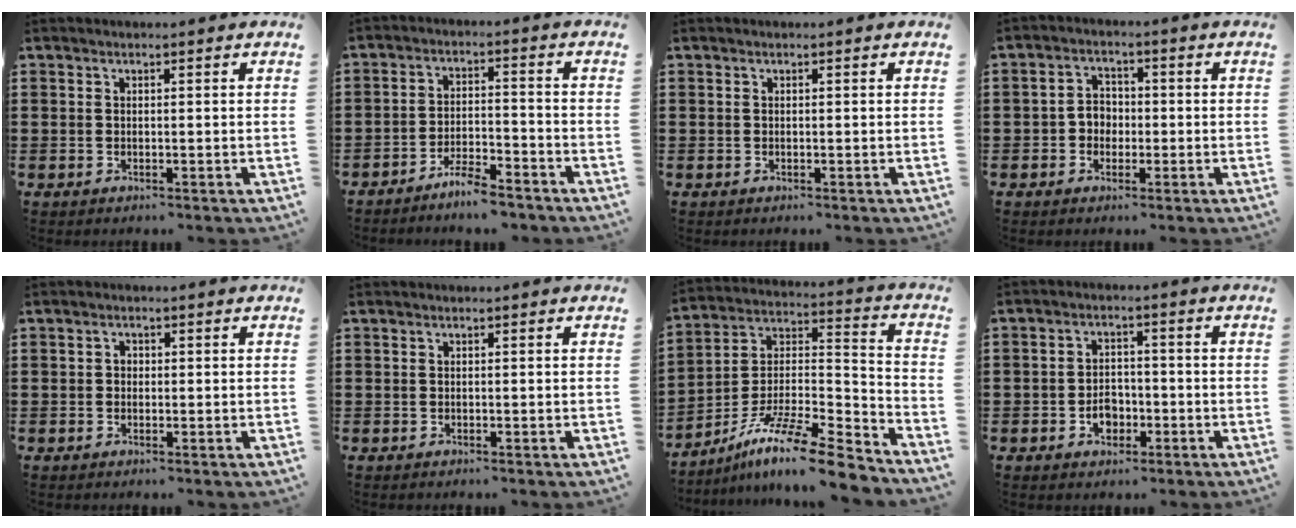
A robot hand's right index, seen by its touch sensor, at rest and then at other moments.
{"total": 5.0, "force": [-4.6, 0.5, 1.7], "torque": [-0.038, 0.005, -0.092]}
{"total": 0.0}
{"total": 3.2, "force": [-1.0, 2.7, 1.3], "torque": [-0.034, 0.009, -0.024]}
{"total": 0.8, "force": [-0.2, 0.7, 0.3], "torque": [-0.008, 0.002, -0.004]}
{"total": 0.0}
{"total": 13.0, "force": [-10.4, 1.5, 7.6], "torque": [-0.128, 0.021, -0.196]}
{"total": 3.4, "force": [-1.5, 2.6, 1.7], "torque": [-0.027, 0.001, -0.031]}